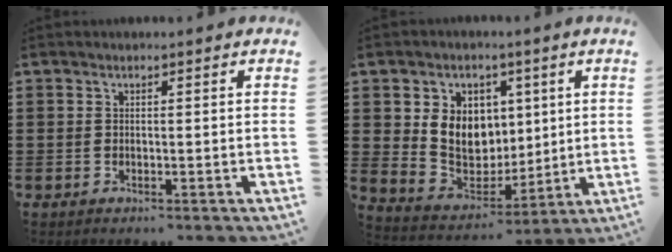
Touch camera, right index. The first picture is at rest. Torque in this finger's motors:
{"motor_torque": [1.03, -0.15, 0.88, 0.11]}